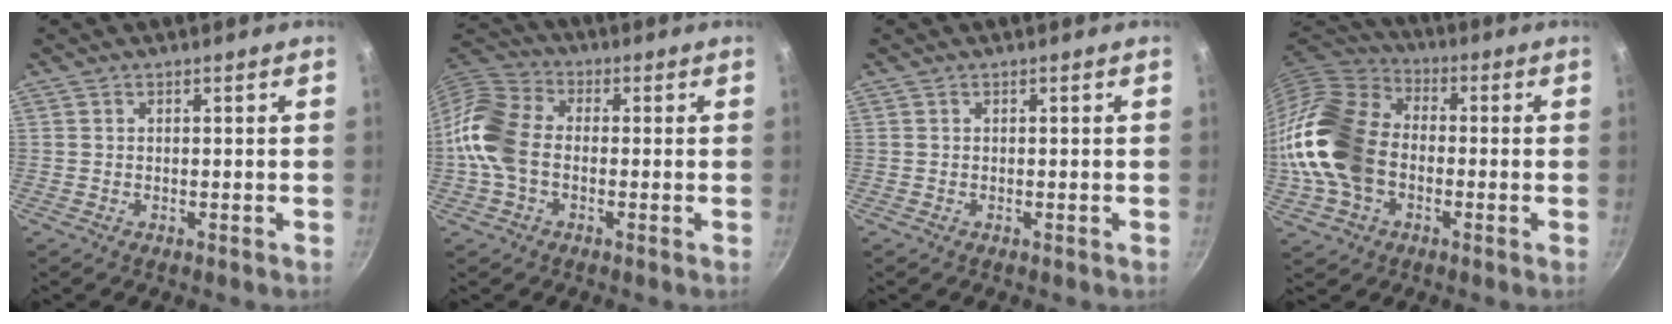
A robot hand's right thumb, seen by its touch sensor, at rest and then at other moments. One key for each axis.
{"total": 11.0, "fx": -1.4, "fy": 7.8, "fz": 7.7, "tx": -0.142, "ty": 0.028, "tz": -0.047}
{"total": 0.0}
{"total": 20.0, "fx": -2.8, "fy": 14.6, "fz": 13.5, "tx": -0.267, "ty": 0.040, "tz": -0.065}